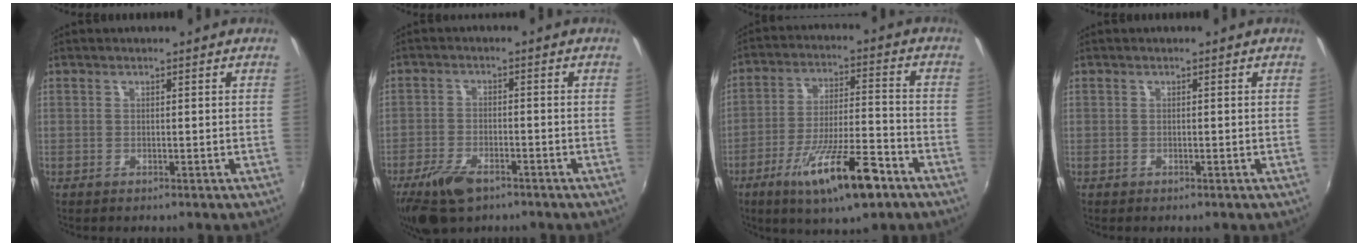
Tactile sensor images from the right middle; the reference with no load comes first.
{"total": 8.7, "force": [-5.8, 3.9, 5.2], "torque": [-0.131, -0.017, -0.106]}
{"total": 15.2, "force": [-8.8, 3.3, 11.9], "torque": [-0.226, -0.025, -0.149]}
{"total": 0.0}